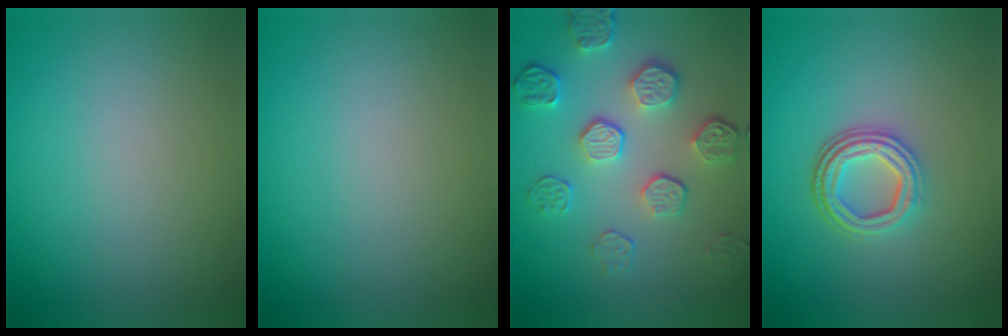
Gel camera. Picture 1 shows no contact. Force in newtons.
{"total": 0.0}
{"total": 5.2, "press": 3.7, "slide": 3.6}
{"total": 4.2, "press": 3.2, "slide": 2.7}